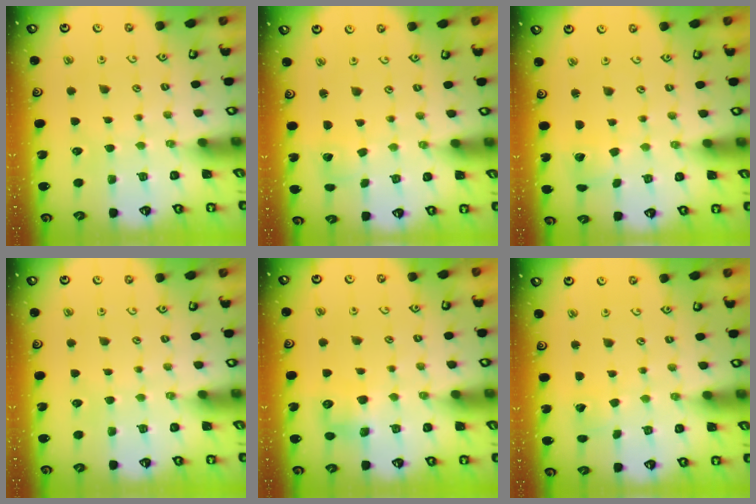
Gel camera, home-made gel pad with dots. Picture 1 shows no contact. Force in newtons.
{"total": 1.4, "press": 1.4, "slide": 0.1}
{"total": 3.0, "press": 3.0, "slide": 0.2}
{"total": 0.0}
{"total": 6.6, "press": 6.6, "slide": 0.5}
{"total": 2.1, "press": 2.1, "slide": 0.2}